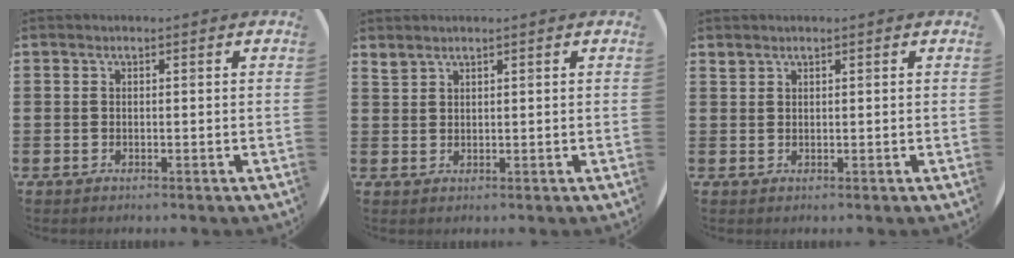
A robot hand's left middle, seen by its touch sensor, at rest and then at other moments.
{"total": 1.4, "force": [1.4, 0.1, 0.0], "torque": [-0.001, 0.000, 0.027]}
{"total": 0.8, "force": [0.8, 0.2, -0.2], "torque": [0.002, 0.003, 0.015]}